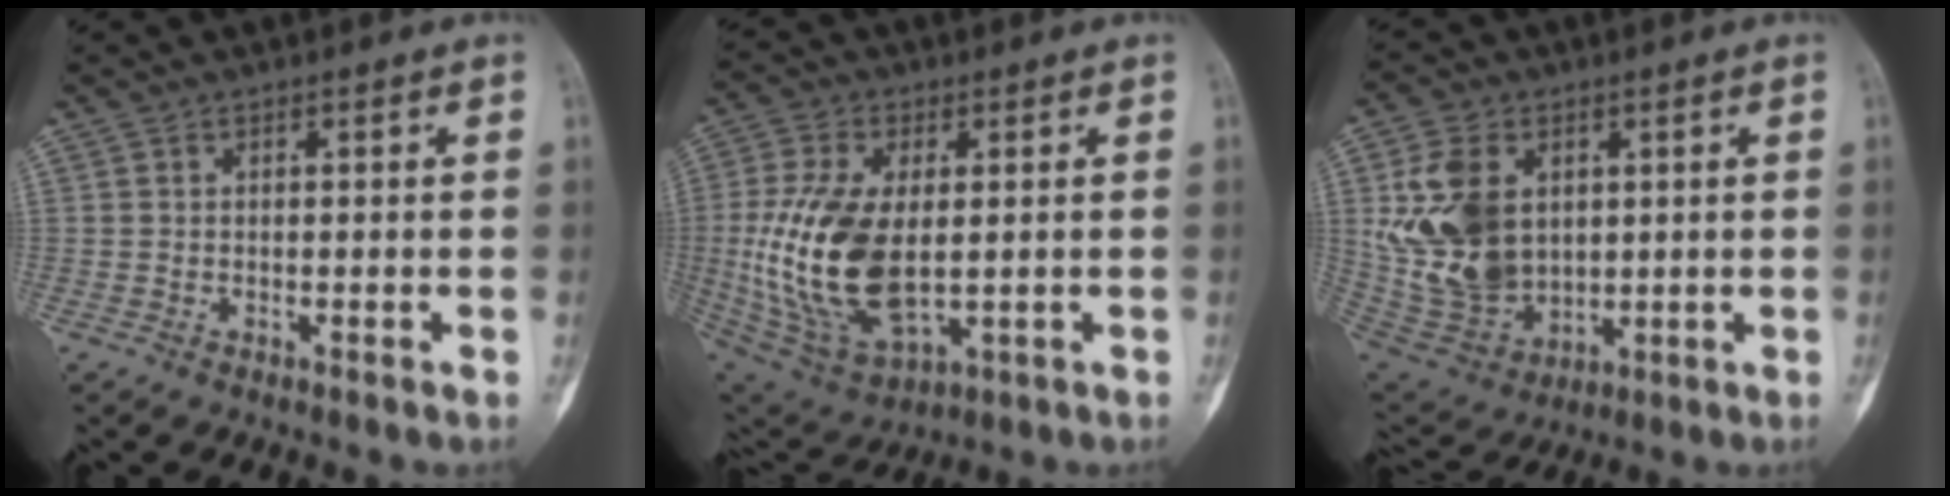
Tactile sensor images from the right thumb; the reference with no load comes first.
{"total": 15.8, "force": [0.3, 8.9, 13.1], "torque": [-0.257, -0.011, 0.023]}
{"total": 16.4, "force": [3.1, 11.6, 11.2], "torque": [-0.200, -0.014, 0.078]}